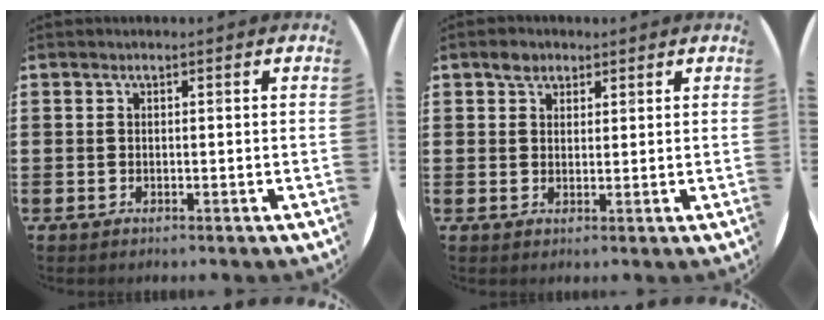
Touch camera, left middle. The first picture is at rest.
{"total": 2.2, "force": [1.8, 1.3, 0.5], "torque": [0.005, -0.002, 0.031]}